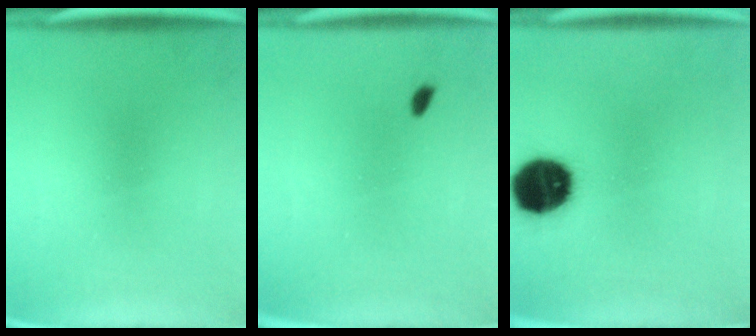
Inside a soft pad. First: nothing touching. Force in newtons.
{"total": 0.9}
{"total": 14.8}